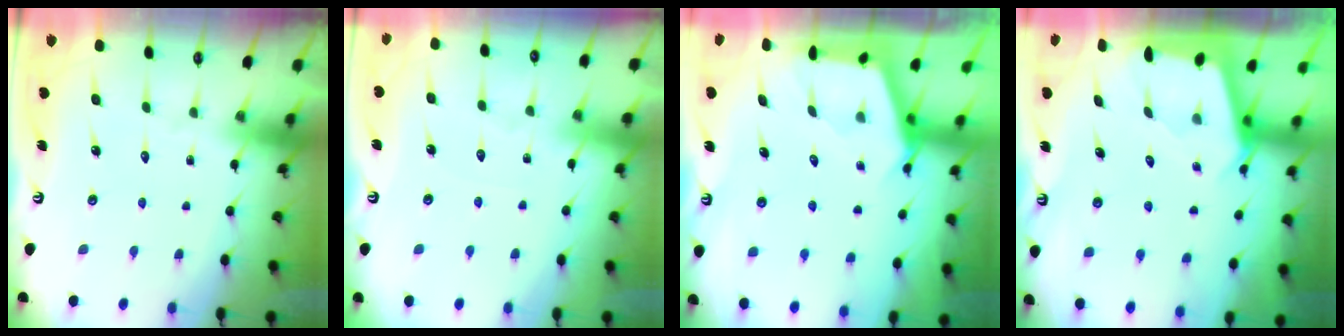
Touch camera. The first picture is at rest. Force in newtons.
{"total": 2.9, "press": 2.9, "slide": 0.5}
{"total": 2.6, "press": 2.6, "slide": 0.4}
{"total": 2.5, "press": 2.5, "slide": 0.2}